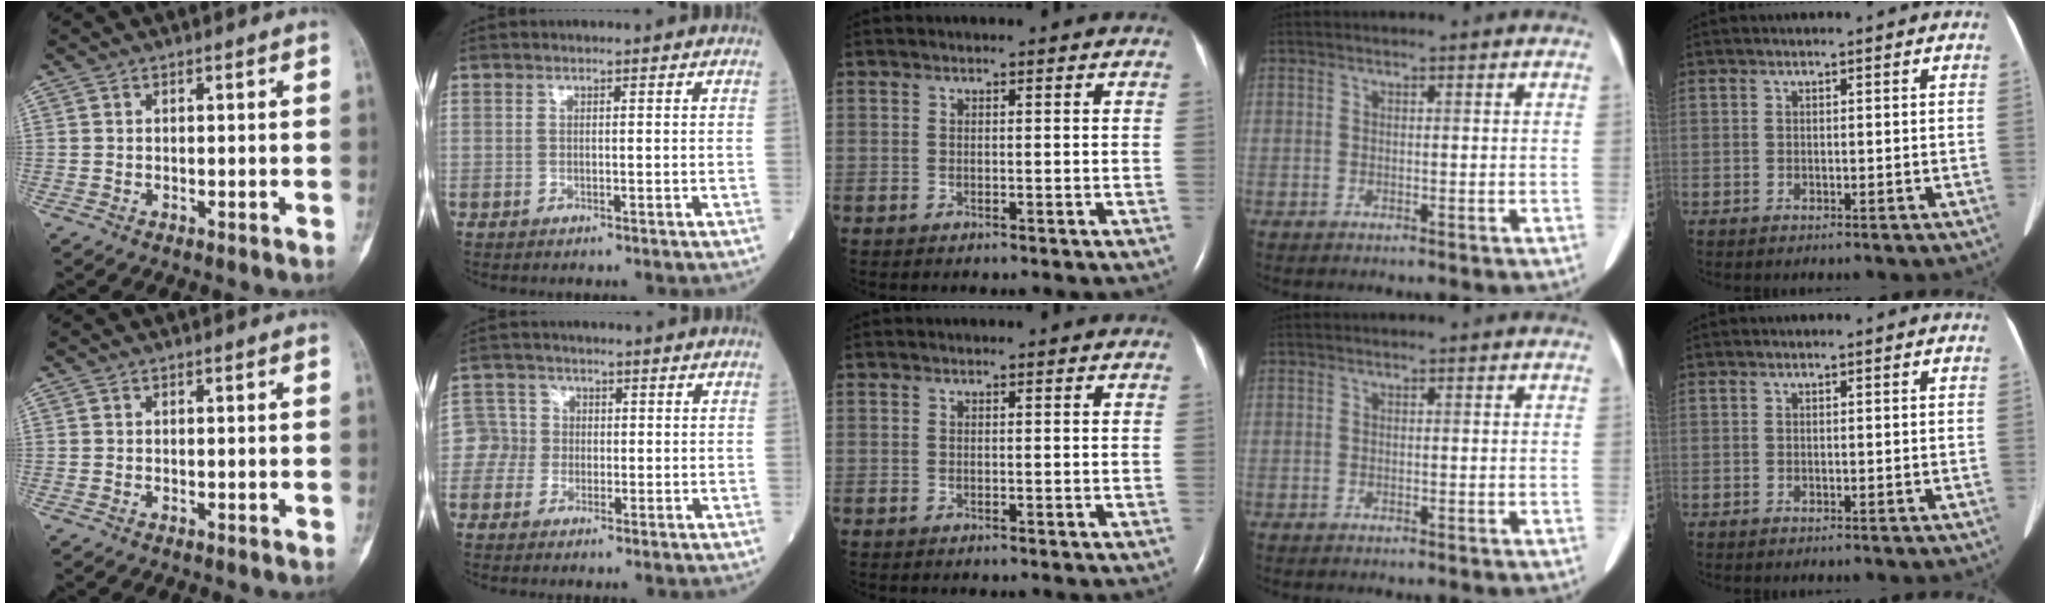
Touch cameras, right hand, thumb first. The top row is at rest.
{"index": {"total": 3.4, "force": [-0.8, 3.3, -0.1], "torque": [0.013, 0.017, -0.022]}}